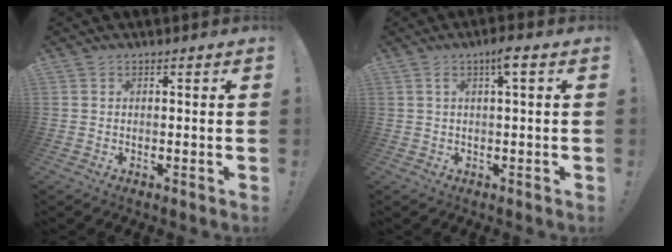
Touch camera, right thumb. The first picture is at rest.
{"total": 4.4, "force": [1.3, 0.3, 4.2], "torque": [-0.068, -0.001, 0.015]}